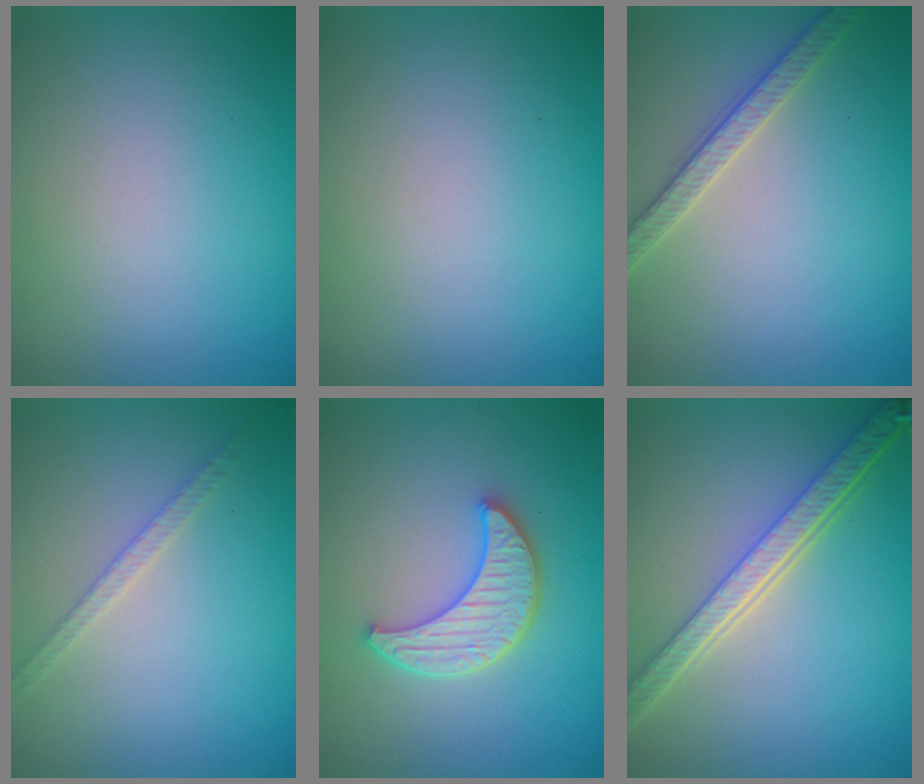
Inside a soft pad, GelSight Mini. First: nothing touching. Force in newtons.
{"total": 0.0}
{"total": 2.7, "press": 2.7, "slide": 0.1}
{"total": 1.7, "press": 1.7, "slide": 0.2}
{"total": 4.2, "press": 3.8, "slide": 1.9}
{"total": 5.7, "press": 4.4, "slide": 3.7}